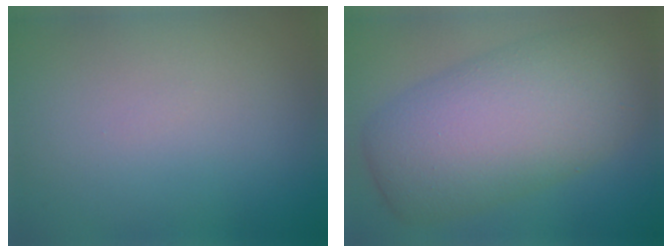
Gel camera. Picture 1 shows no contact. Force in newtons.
{"total": 10.0, "press": 10.0, "slide": 0.5}